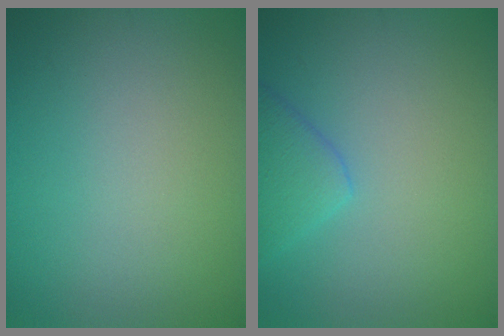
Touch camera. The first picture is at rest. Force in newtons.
{"total": 2.7, "press": 2.7, "slide": 0.2}